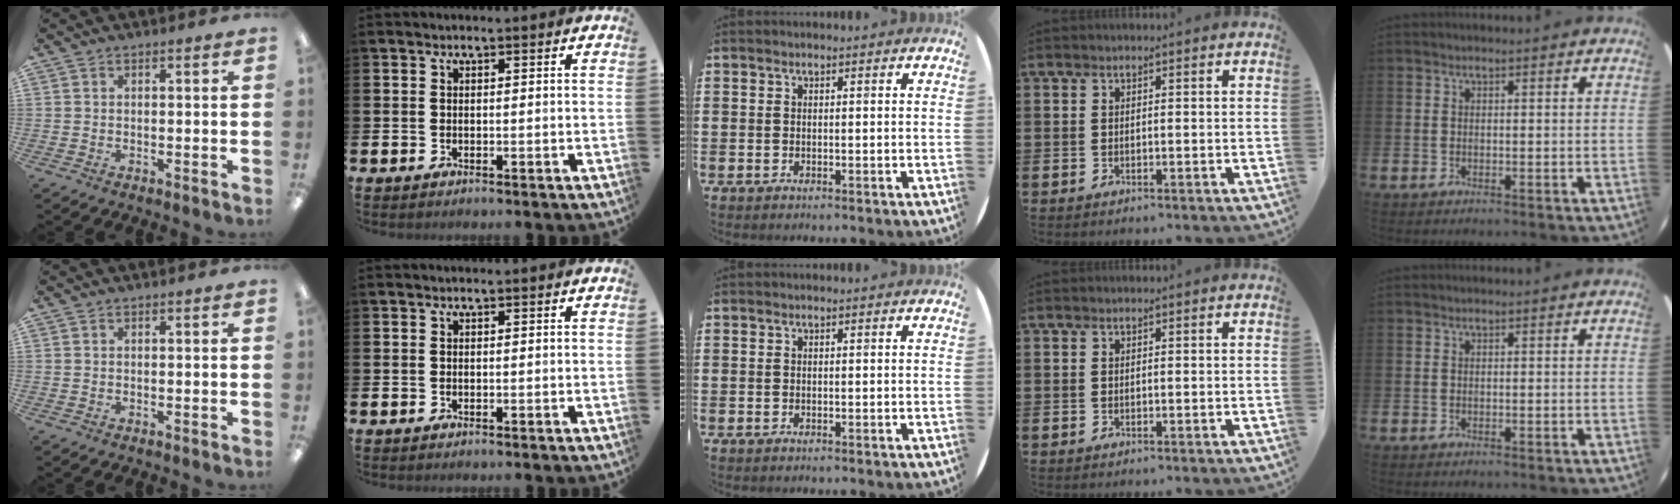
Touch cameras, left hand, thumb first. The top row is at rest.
{}